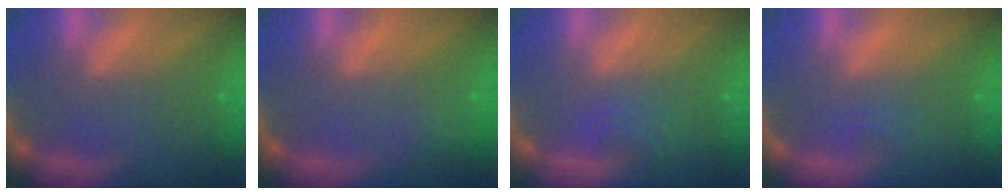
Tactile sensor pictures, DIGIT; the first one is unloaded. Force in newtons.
{"total": 2.4}
{"total": 2.4}
{"total": 0.9}